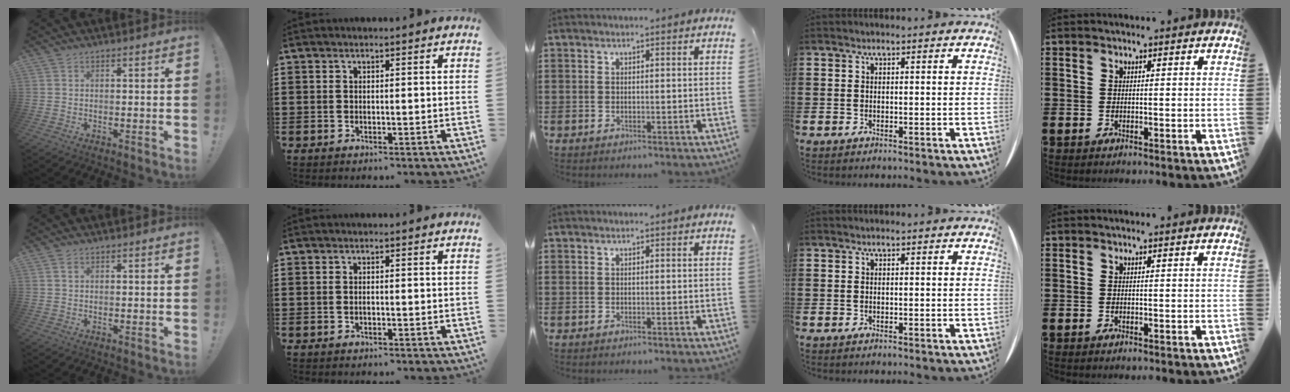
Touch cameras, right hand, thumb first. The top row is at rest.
{"thumb": {"total": 1.1, "force": [0.6, 0.7, 0.7], "torque": [-0.006, -0.001, 0.010]}, "index": {"total": 0.5, "force": [-0.2, 0.2, 0.5], "torque": [-0.011, -0.003, -0.003]}}